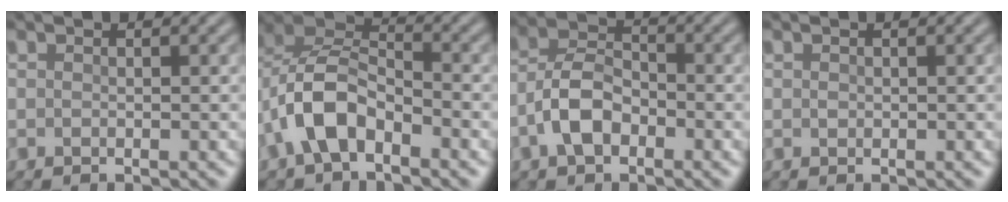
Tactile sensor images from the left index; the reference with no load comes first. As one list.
[{"total": 5.8, "force": [-2.8, 3.0, 4.1], "torque": [-0.084, 0.013, -0.059]}, {"total": 4.6, "force": [-2.1, 2.5, 3.2], "torque": [-0.067, 0.012, -0.045]}, {"total": 1.0, "force": [0.4, 0.8, 0.5], "torque": [0.007, 0.007, -0.008]}]